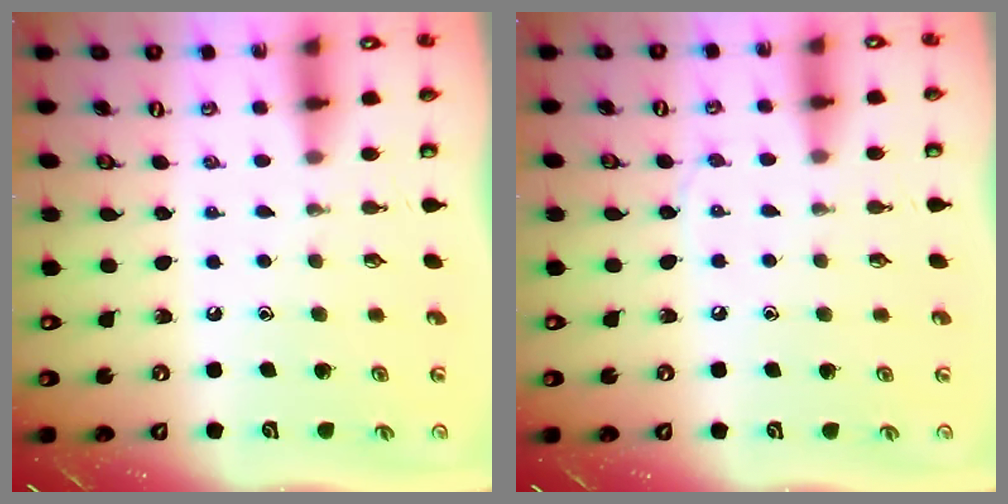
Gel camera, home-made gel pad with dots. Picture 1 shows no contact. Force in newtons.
{"total": 4.6, "press": 4.5, "slide": 0.6}